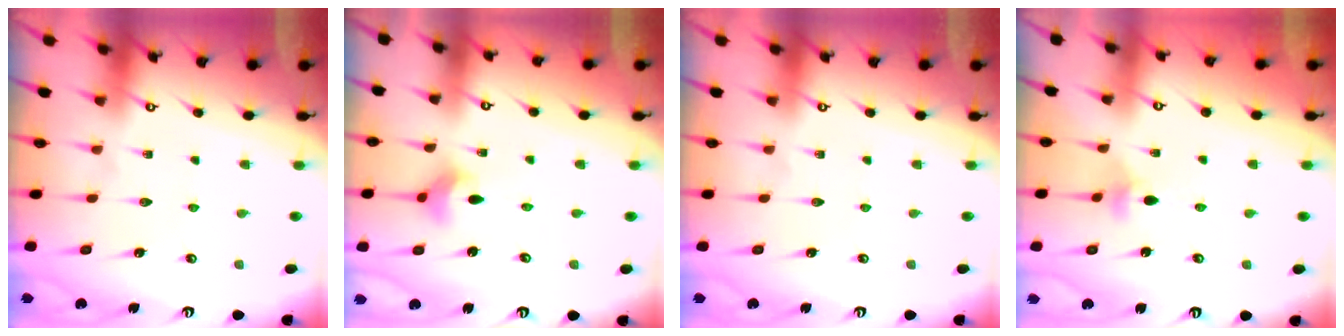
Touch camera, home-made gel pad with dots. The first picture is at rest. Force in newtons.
{"total": 4.6, "press": 4.5, "slide": 0.9}
{"total": 0.0}
{"total": 3.6, "press": 3.6, "slide": 0.7}